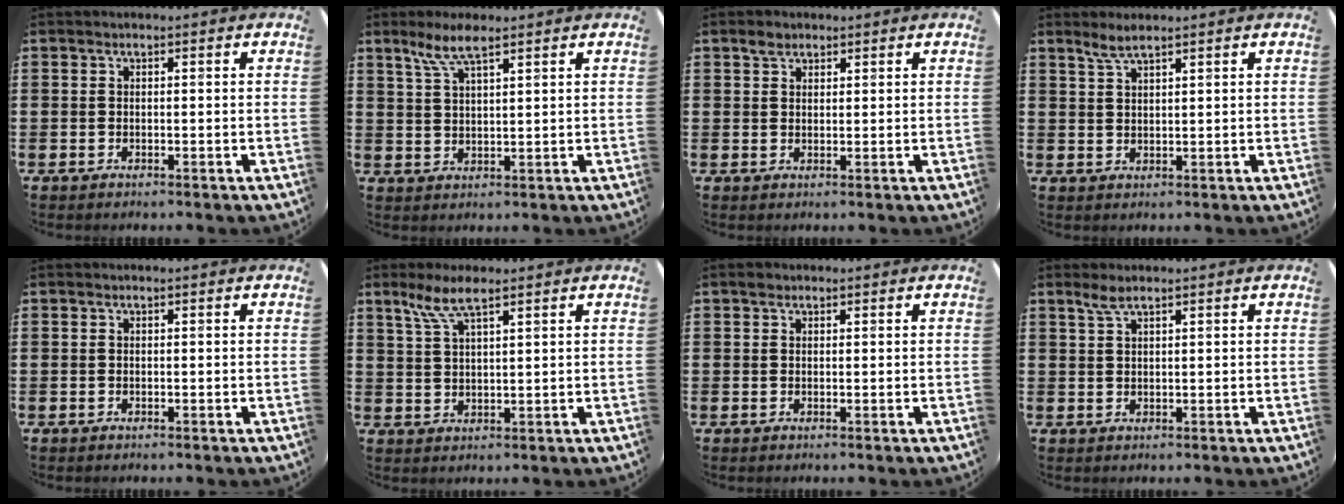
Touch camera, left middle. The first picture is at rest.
{"total": 5.1, "force": [3.6, 1.1, 3.3], "torque": [-0.074, 0.006, 0.063]}
{"total": 1.8, "force": [1.5, 1.0, 0.5], "torque": [-0.002, 0.002, 0.026]}
{"total": 2.4, "force": [2.1, 0.3, 1.2], "torque": [-0.026, 0.003, 0.038]}
{"total": 0.0}
{"total": 5.3, "force": [3.7, 1.0, 3.7], "torque": [-0.081, 0.004, 0.065]}
{"total": 0.6, "force": [0.5, 0.3, 0.0], "torque": [0.008, 0.000, 0.007]}
{"total": 2.1, "force": [1.6, 0.3, 1.4], "torque": [-0.028, 0.005, 0.027]}